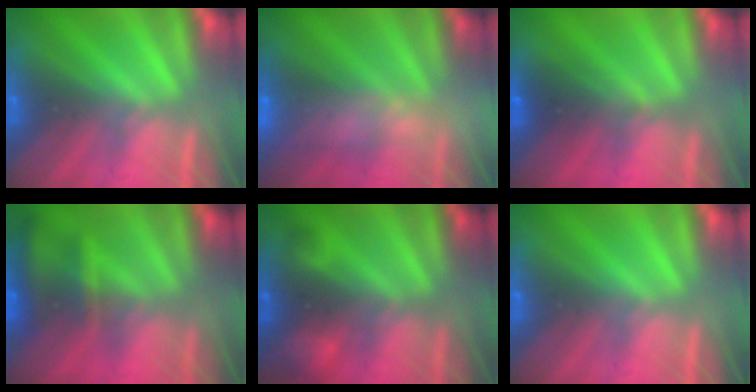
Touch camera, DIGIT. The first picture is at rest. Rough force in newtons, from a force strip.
{"total": 2.6}
{"total": 2.8}
{"total": 7.8}
{"total": 2.3}
{"total": 0.0}